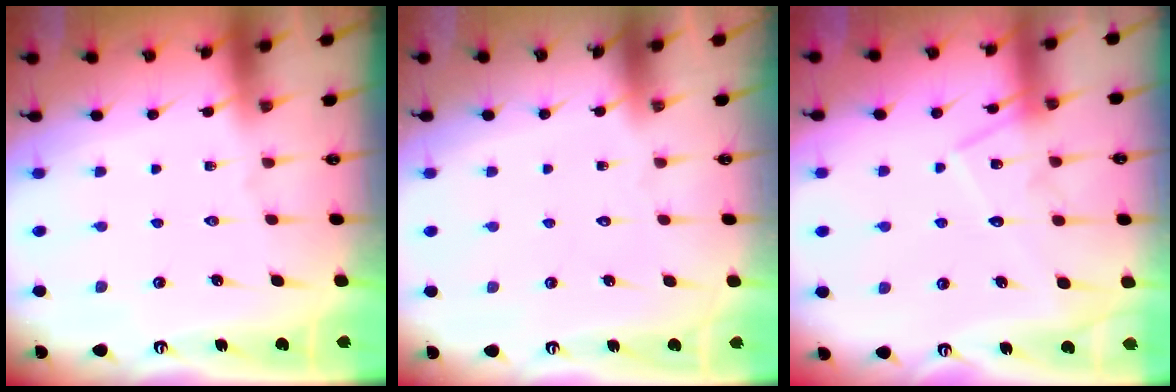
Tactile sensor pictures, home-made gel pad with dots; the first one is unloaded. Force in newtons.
{"total": 1.8, "press": 1.7, "slide": 0.1}
{"total": 12.3, "press": 12.3, "slide": 1.0}